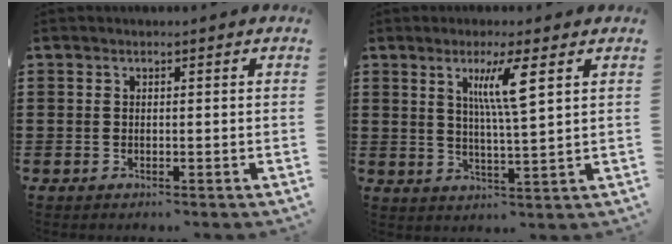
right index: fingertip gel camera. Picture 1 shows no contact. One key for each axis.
{"total": 6.7, "fx": 2.8, "fy": 0.3, "fz": 6.0, "tx": -0.125, "ty": 0.002, "tz": 0.041}